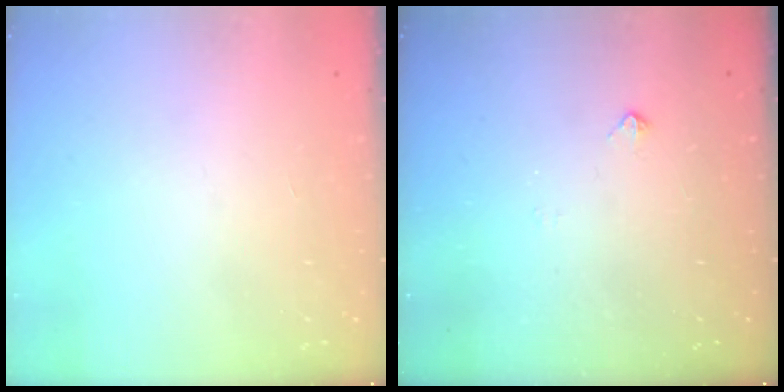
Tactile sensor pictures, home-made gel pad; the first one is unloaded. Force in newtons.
{"total": 2.4, "press": 2.4, "slide": 0.5}